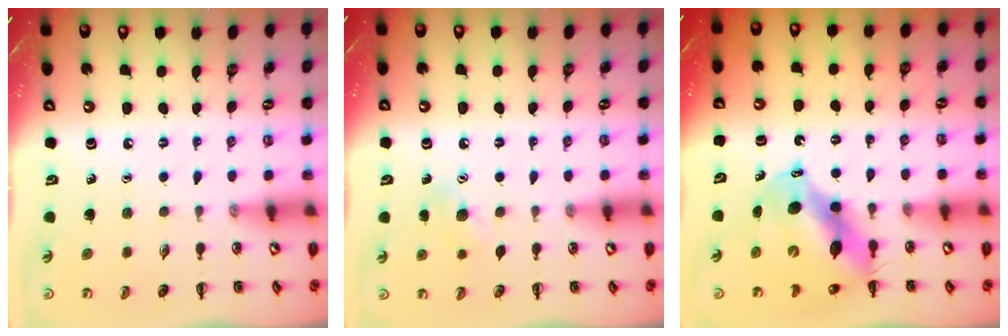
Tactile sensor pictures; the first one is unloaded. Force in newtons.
{"total": 6.3, "press": 6.0, "slide": 1.7}
{"total": 11.9, "press": 11.6, "slide": 2.8}